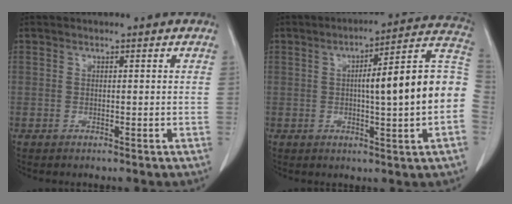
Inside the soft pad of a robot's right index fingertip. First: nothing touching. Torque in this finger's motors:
{"motor_torque": [1.40, -0.40, 0.56, 0.20]}